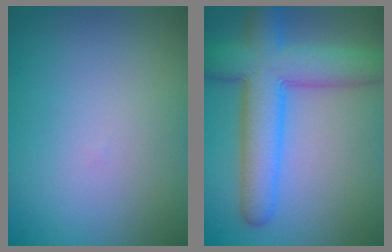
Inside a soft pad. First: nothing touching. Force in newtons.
{"total": 8.4, "press": 8.4, "slide": 0.4}